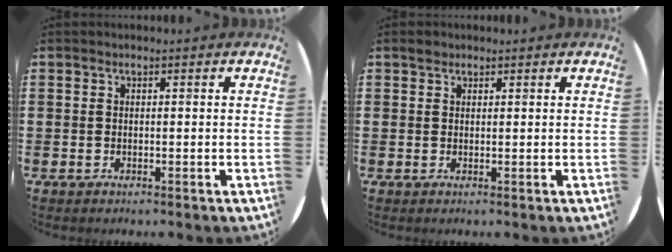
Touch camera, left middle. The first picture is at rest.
{"total": 0.7, "force": [0.6, 0.4, 0.0], "torque": [0.008, -0.001, 0.011]}